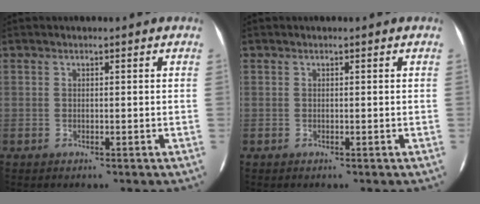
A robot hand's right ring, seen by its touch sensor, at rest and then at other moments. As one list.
[{"total": 0.0}]